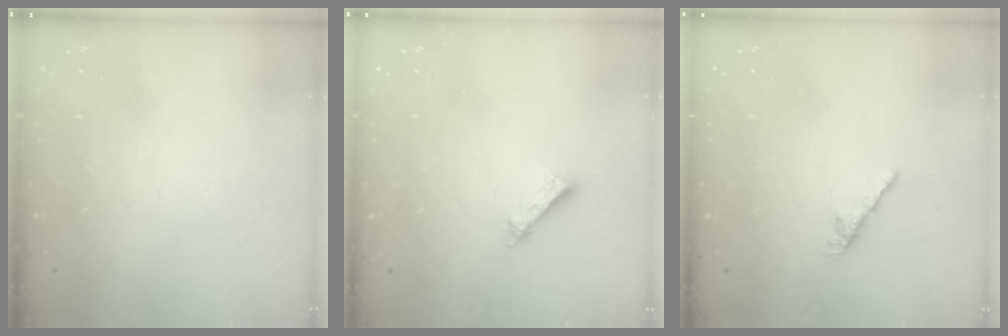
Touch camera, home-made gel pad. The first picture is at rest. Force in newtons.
{"total": 3.6, "press": 3.6, "slide": 0.2}
{"total": 0.0}